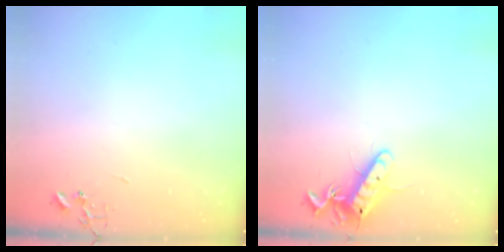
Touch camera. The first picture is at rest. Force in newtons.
{"total": 12.8, "press": 12.8, "slide": 0.6}